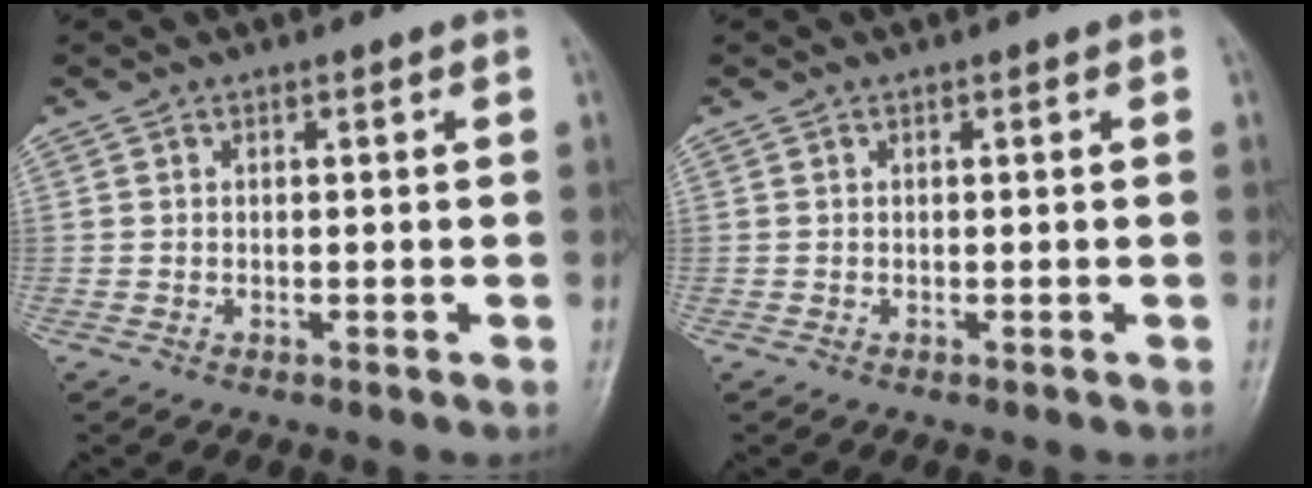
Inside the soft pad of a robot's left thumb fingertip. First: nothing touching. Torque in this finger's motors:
{"motor_torque": [0.00, 0.02, 0.15, -0.15, 0.00]}